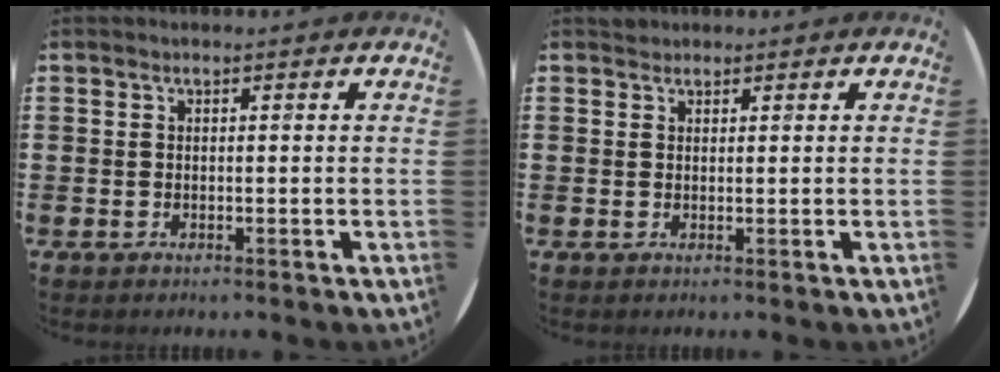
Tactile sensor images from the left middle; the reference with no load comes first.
{"total": 0.9, "force": [0.8, 0.3, -0.2], "torque": [0.010, 0.000, 0.015]}